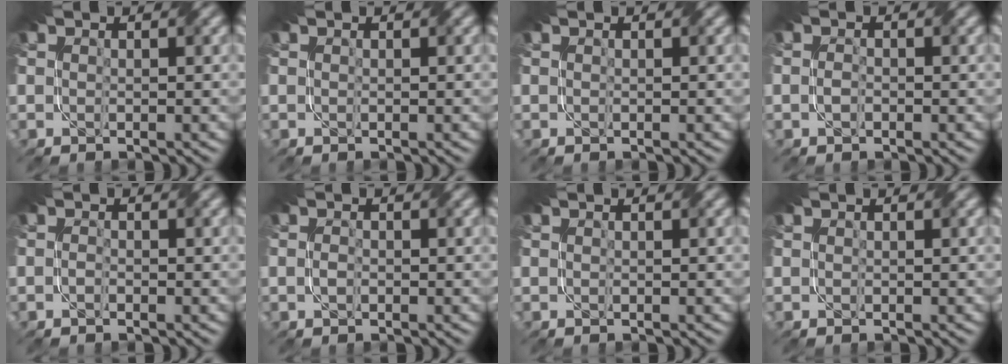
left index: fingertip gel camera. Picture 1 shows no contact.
{"total": 0.0}
{"total": 0.0}
{"total": 1.2, "force": [-1.0, 0.3, 0.5], "torque": [-0.008, -0.003, -0.022]}
{"total": 0.9, "force": [-0.9, 0.1, 0.3], "torque": [0.001, -0.003, -0.020]}
{"total": 1.1, "force": [-0.9, 0.3, 0.5], "torque": [-0.008, -0.003, -0.019]}
{"total": 0.0}
{"total": 0.0}